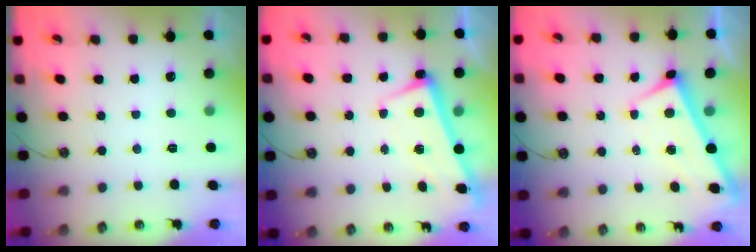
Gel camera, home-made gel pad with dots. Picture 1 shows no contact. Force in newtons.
{"total": 2.6, "press": 2.4, "slide": 0.9}
{"total": 0.9, "press": 0.3, "slide": 0.8}